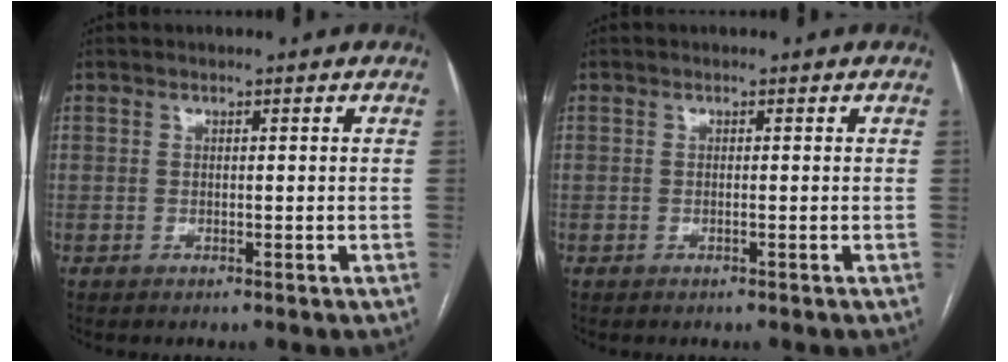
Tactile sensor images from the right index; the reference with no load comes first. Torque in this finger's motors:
{"motor_torque": [0.12, 0.09, 0.01, 0.00]}